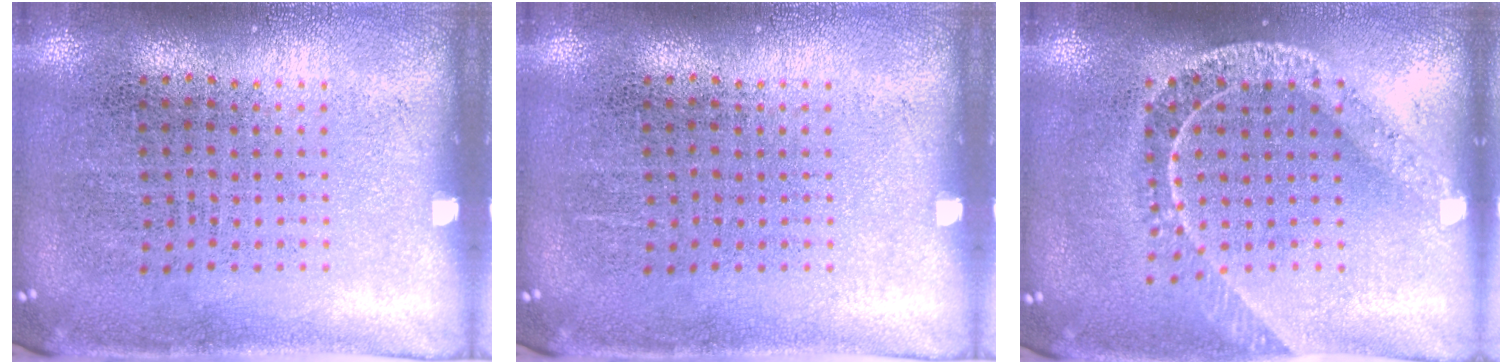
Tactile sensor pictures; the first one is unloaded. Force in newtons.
{"total": 0.0}
{"total": 1.7, "press": 1.4, "slide": 1.0}